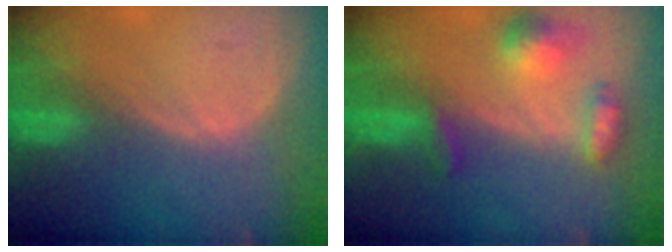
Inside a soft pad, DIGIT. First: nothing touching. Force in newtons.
{"total": 6.2, "press": 6.1, "slide": 0.8}